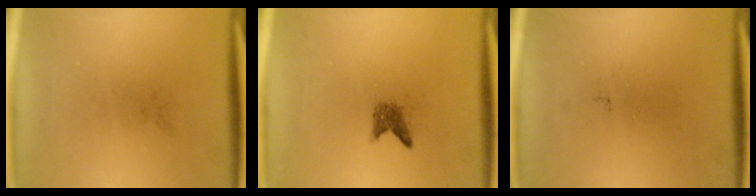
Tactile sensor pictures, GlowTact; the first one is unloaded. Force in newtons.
{"total": 1.7}
{"total": 0.0}